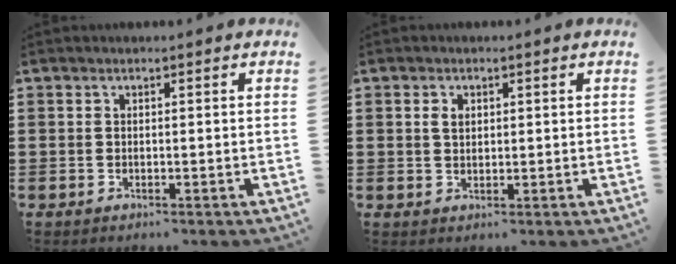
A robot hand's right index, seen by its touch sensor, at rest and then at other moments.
{"total": 1.8, "force": [0.6, 1.1, 1.2], "torque": [-0.028, 0.006, 0.011]}